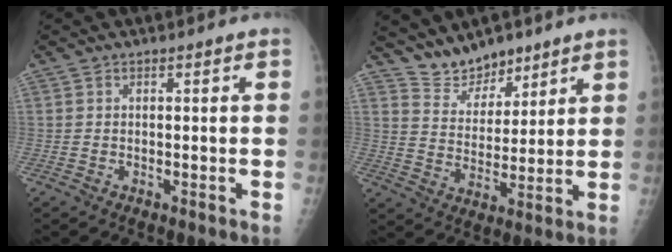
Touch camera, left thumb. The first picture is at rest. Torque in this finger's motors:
{"motor_torque": [-0.27, -0.24, 0.36, -0.26, -0.02]}